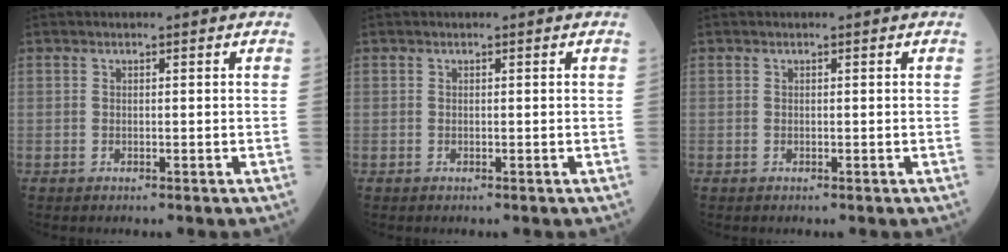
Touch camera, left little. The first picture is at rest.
{"total": 0.0}
{"total": 0.0}